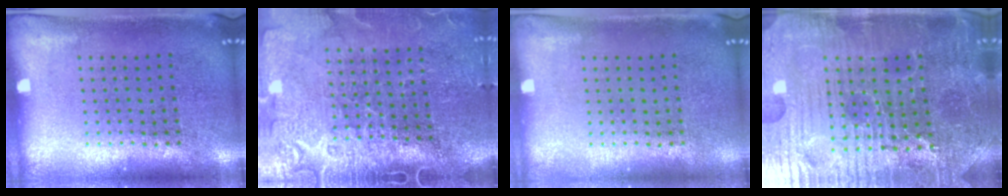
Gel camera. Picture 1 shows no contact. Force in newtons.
{"total": 4.0, "press": 3.5, "slide": 2.0}
{"total": 0.0}
{"total": 4.6, "press": 4.6, "slide": 0.8}